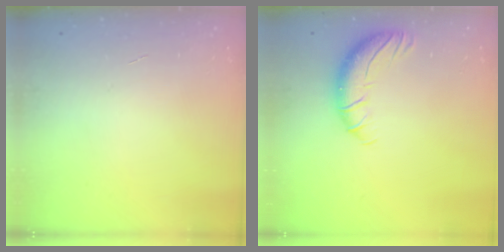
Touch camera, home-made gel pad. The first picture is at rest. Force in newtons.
{"total": 10.1, "press": 9.9, "slide": 1.9}